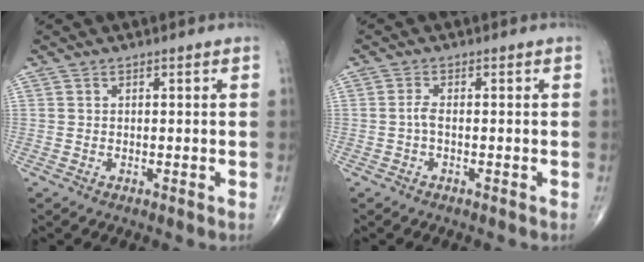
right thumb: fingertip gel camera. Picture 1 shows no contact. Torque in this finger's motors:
{"motor_torque": [-0.13, -0.28, 0.40, 0.06, 0.00]}